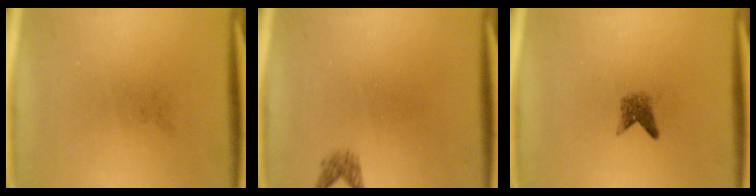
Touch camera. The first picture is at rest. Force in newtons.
{"total": 1.3}
{"total": 1.9}